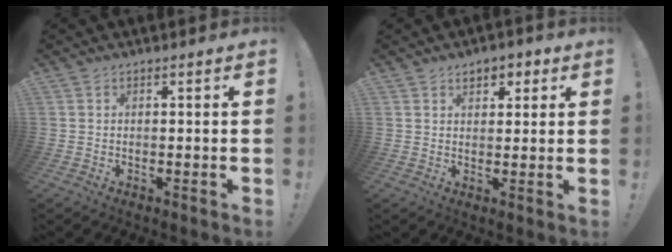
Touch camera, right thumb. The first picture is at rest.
{"total": 3.9, "force": [1.9, 2.9, 1.9], "torque": [-0.019, -0.002, 0.031]}